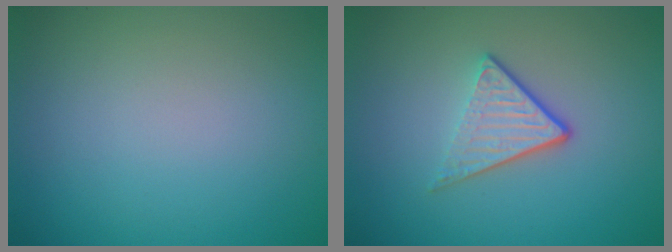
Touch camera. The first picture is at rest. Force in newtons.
{"total": 3.6, "press": 2.6, "slide": 2.5}